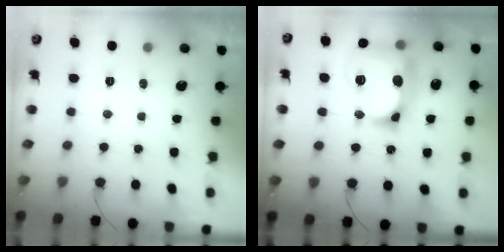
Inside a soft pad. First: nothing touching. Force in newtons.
{"total": 20.5, "press": 20.4, "slide": 1.7}